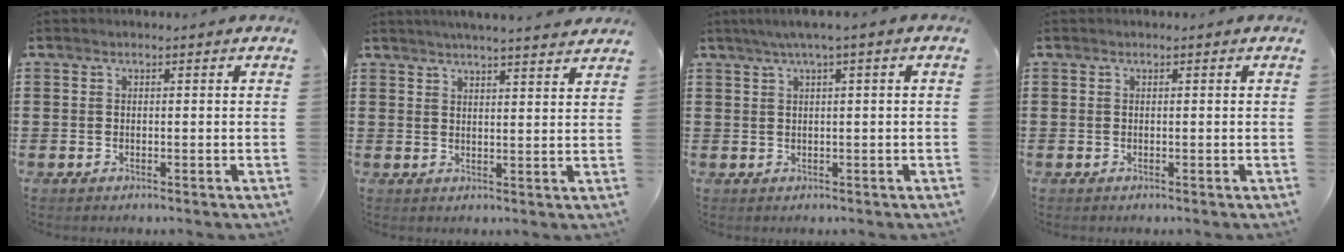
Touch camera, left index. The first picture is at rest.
{"total": 3.4, "force": [3.3, -0.5, 0.8], "torque": [-0.027, -0.012, 0.057]}
{"total": 2.2, "force": [0.7, -0.3, 2.1], "torque": [-0.039, -0.003, 0.011]}
{"total": 0.0}